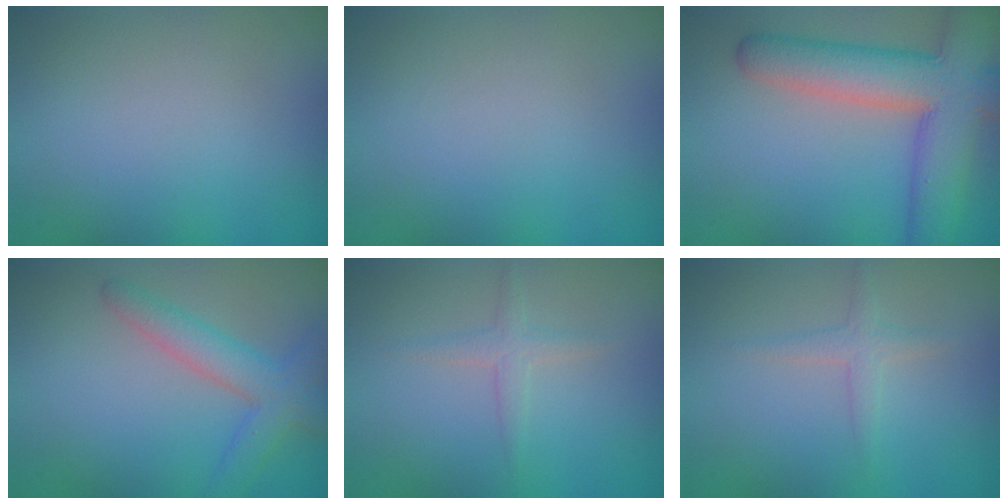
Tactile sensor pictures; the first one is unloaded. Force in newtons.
{"total": 0.0}
{"total": 9.3, "press": 9.2, "slide": 0.4}
{"total": 3.9, "press": 3.9, "slide": 0.2}
{"total": 1.4, "press": 1.4, "slide": 0.1}
{"total": 1.5, "press": 1.5, "slide": 0.1}